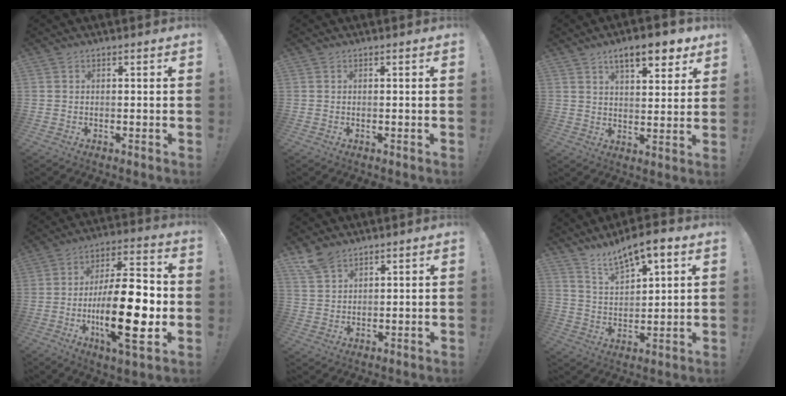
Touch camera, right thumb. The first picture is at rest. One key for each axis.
{"total": 0.0}
{"total": 10.4, "fx": 6.6, "fy": 3.6, "fz": 7.2, "tx": -0.098, "ty": -0.031, "tz": 0.110}
{"total": 24.4, "fx": -5.1, "fy": 8.4, "fz": 22.3, "tx": -0.396, "ty": 0.018, "tz": -0.081}
{"total": 8.0, "fx": 6.1, "fy": 4.6, "fz": 2.5, "tx": -0.048, "ty": -0.035, "tz": 0.124}
{"total": 9.6, "fx": 7.4, "fy": 3.5, "fz": 5.1, "tx": -0.093, "ty": -0.044, "tz": 0.134}